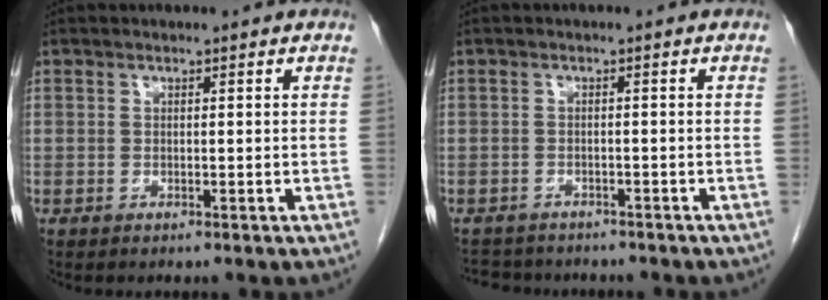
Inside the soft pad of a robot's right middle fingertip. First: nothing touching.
{"total": 6.5, "force": [-5.9, 2.4, 1.3], "torque": [-0.023, 0.002, -0.080]}